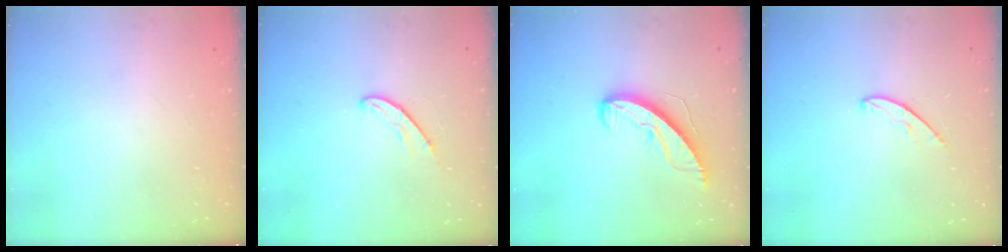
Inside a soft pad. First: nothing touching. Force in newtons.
{"total": 6.1, "press": 6.1, "slide": 0.4}
{"total": 8.9, "press": 8.8, "slide": 0.9}
{"total": 4.5, "press": 4.5, "slide": 0.4}